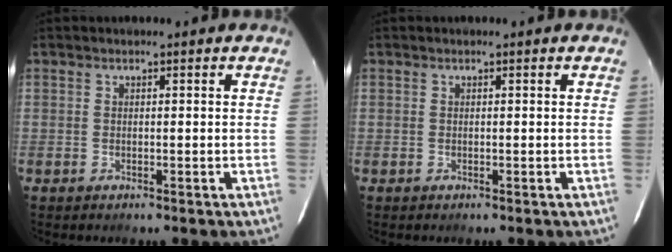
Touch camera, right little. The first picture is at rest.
{"total": 0.0}